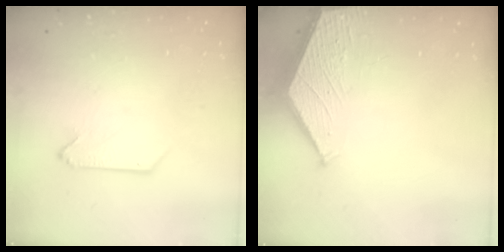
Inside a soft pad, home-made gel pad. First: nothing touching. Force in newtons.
{"total": 3.1, "press": 3.0, "slide": 0.3}